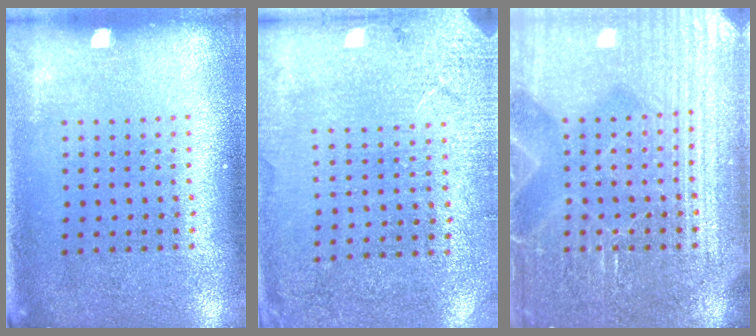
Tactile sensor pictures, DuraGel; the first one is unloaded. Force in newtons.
{"total": 2.6, "press": 2.5, "slide": 0.7}
{"total": 6.8, "press": 6.7, "slide": 0.8}